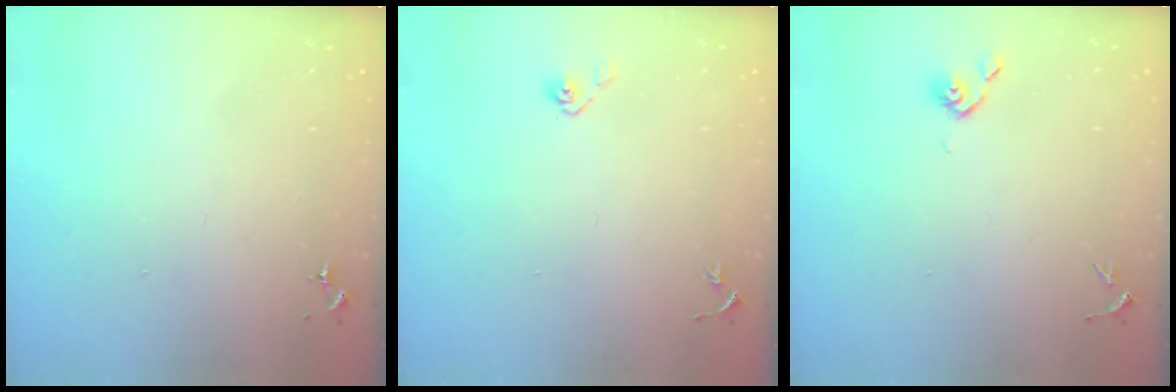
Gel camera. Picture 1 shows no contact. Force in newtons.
{"total": 4.0, "press": 3.6, "slide": 1.8}
{"total": 3.5, "press": 3.4, "slide": 0.9}